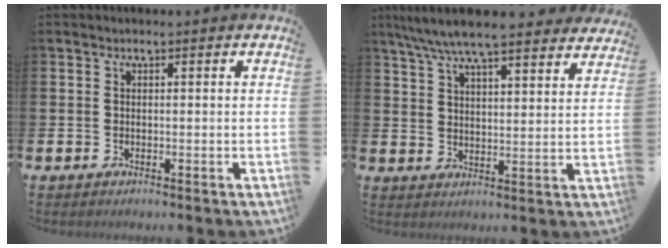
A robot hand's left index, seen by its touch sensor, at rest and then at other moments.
{"total": 8.1, "force": [7.5, 1.1, 2.8], "torque": [-0.074, -0.036, 0.134]}